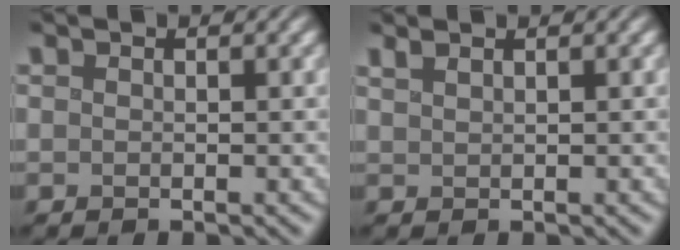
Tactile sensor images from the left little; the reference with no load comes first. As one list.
[{"total": 1.1, "force": [0.9, 0.3, 0.6], "torque": [-0.009, 0.003, 0.017]}]